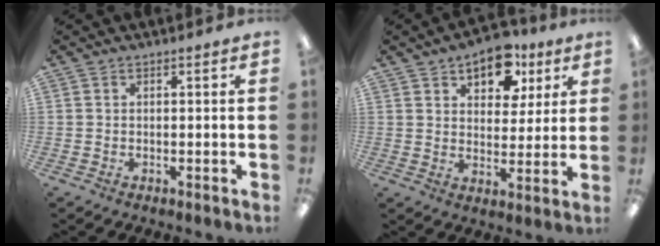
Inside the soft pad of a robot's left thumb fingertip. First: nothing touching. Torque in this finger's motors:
{"motor_torque": [0.05, 0.29, -0.14, -0.20, 0.13]}